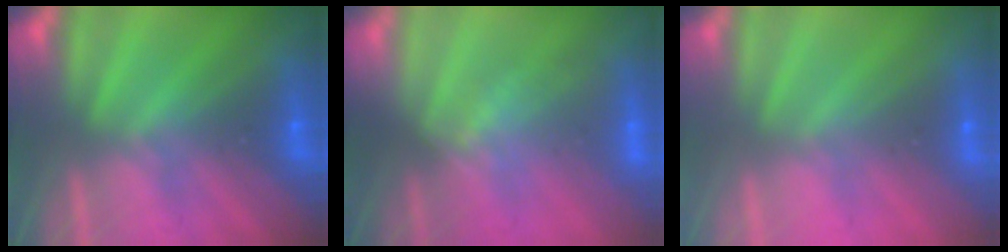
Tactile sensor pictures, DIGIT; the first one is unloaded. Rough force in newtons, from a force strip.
{"total": 1.7}
{"total": 2.8}